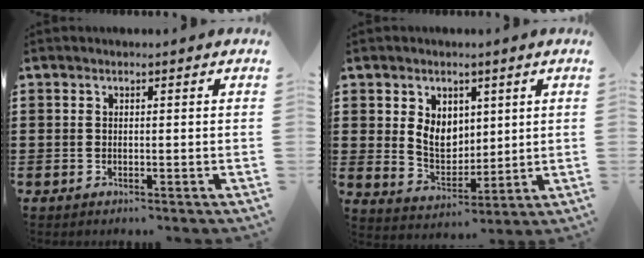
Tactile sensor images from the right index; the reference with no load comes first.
{"total": 6.2, "force": [1.8, 5.0, 3.3], "torque": [-0.063, 0.008, 0.031]}